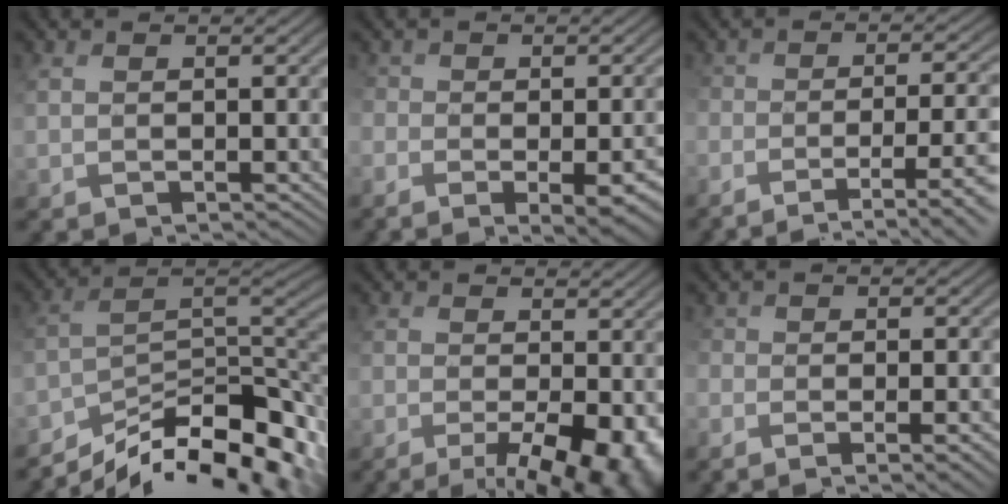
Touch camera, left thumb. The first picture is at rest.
{"total": 8.1, "force": [-3.9, 4.0, 5.8], "torque": [-0.096, -0.022, -0.037]}
{"total": 10.2, "force": [-6.0, 2.8, 7.8], "torque": [-0.110, -0.002, -0.079]}
{"total": 14.7, "force": [-11.0, 4.7, 8.5], "torque": [-0.167, -0.003, -0.182]}
{"total": 9.8, "force": [-4.0, 3.5, 8.2], "torque": [-0.140, -0.011, -0.060]}
{"total": 6.5, "force": [-3.5, 2.8, 4.7], "torque": [-0.064, -0.012, -0.041]}